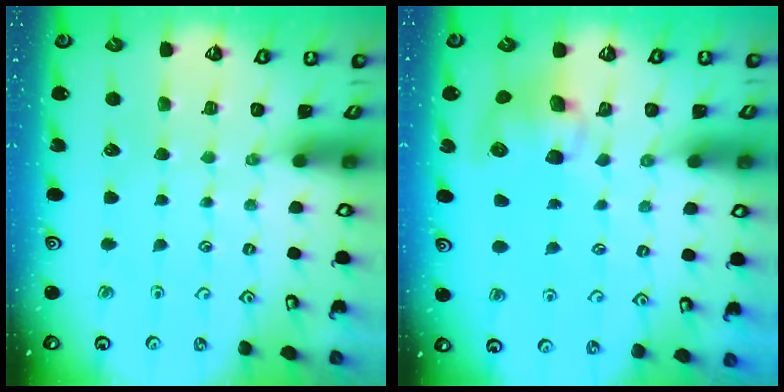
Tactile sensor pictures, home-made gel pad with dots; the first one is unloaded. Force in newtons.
{"total": 8.2, "press": 8.1, "slide": 1.1}